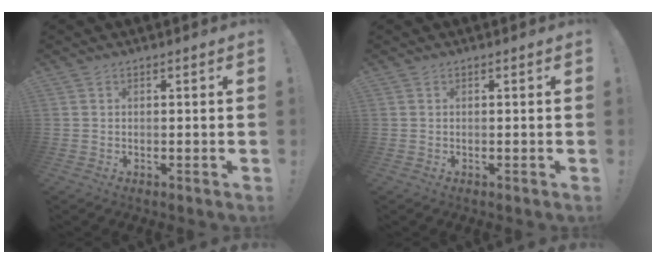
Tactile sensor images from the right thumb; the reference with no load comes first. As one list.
[{"total": 0.0}]